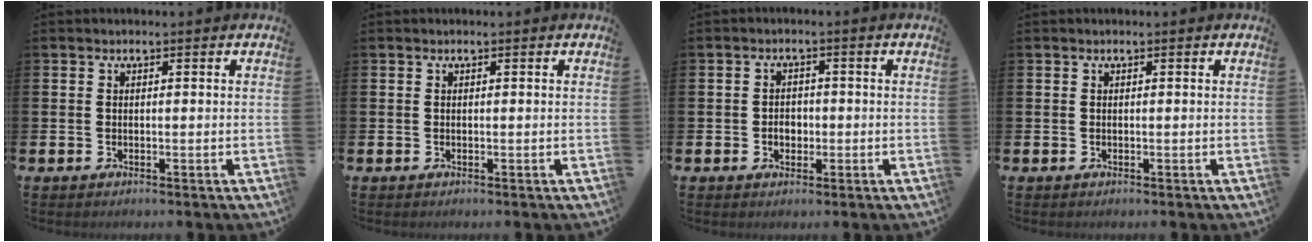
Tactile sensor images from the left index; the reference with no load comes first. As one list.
[{"total": 0.0}, {"total": 2.3, "force": [-0.5, 1.9, 1.3], "torque": [-0.010, 0.000, -0.017]}, {"total": 0.0}]